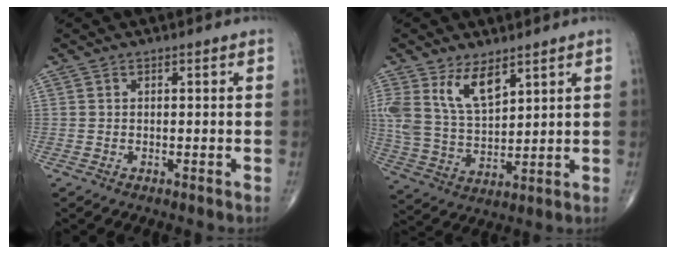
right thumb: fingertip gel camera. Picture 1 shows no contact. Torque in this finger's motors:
{"motor_torque": [0.19, 0.53, 0.64, 0.66, 0.35]}